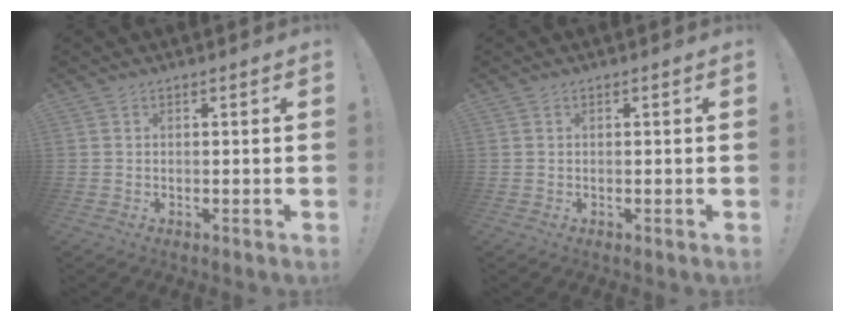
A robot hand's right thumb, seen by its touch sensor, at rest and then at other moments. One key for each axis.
{"total": 0.0}